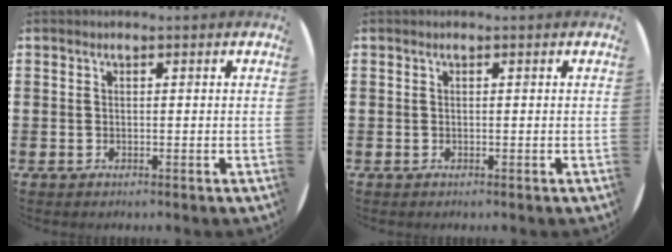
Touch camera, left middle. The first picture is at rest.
{"total": 0.0}